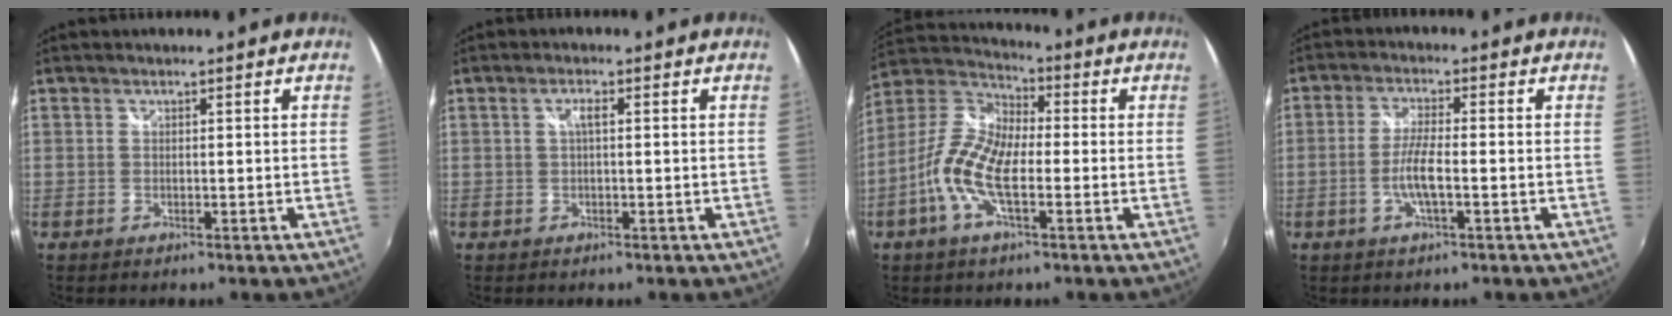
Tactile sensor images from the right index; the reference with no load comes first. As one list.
[{"total": 1.7, "force": [0.2, 0.4, 1.7], "torque": [-0.031, 0.005, 0.000]}, {"total": 12.2, "force": [-3.4, 4.9, 10.7], "torque": [-0.228, 0.008, -0.075]}, {"total": 5.5, "force": [-1.6, 0.7, 5.2], "torque": [-0.108, -0.001, -0.031]}]